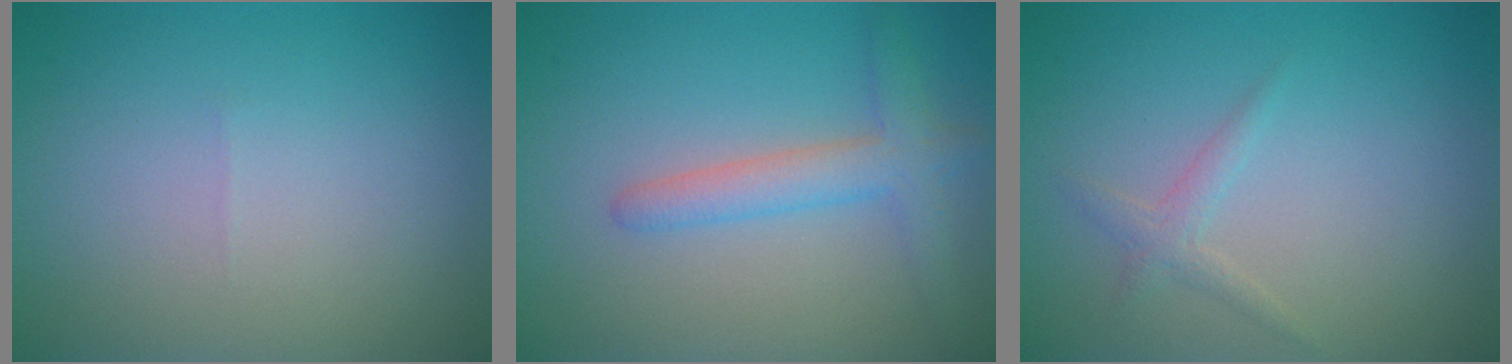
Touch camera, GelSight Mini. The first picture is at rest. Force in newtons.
{"total": 3.8, "press": 3.7, "slide": 0.1}
{"total": 1.3, "press": 1.3, "slide": 0.0}